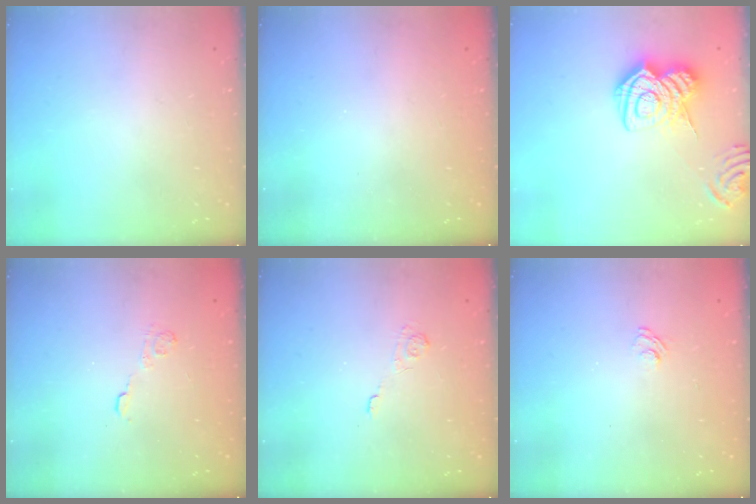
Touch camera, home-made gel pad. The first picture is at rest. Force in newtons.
{"total": 2.4, "press": 2.3, "slide": 0.8}
{"total": 16.7, "press": 16.7, "slide": 1.3}
{"total": 2.9, "press": 2.4, "slide": 1.5}
{"total": 2.0, "press": 1.4, "slide": 1.4}
{"total": 2.0, "press": 1.5, "slide": 1.3}